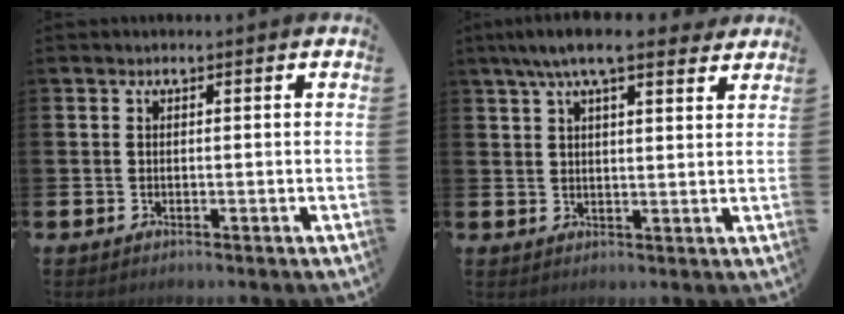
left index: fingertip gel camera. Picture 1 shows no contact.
{"total": 7.2, "force": [6.1, 1.6, 3.6], "torque": [-0.072, -0.014, 0.107]}